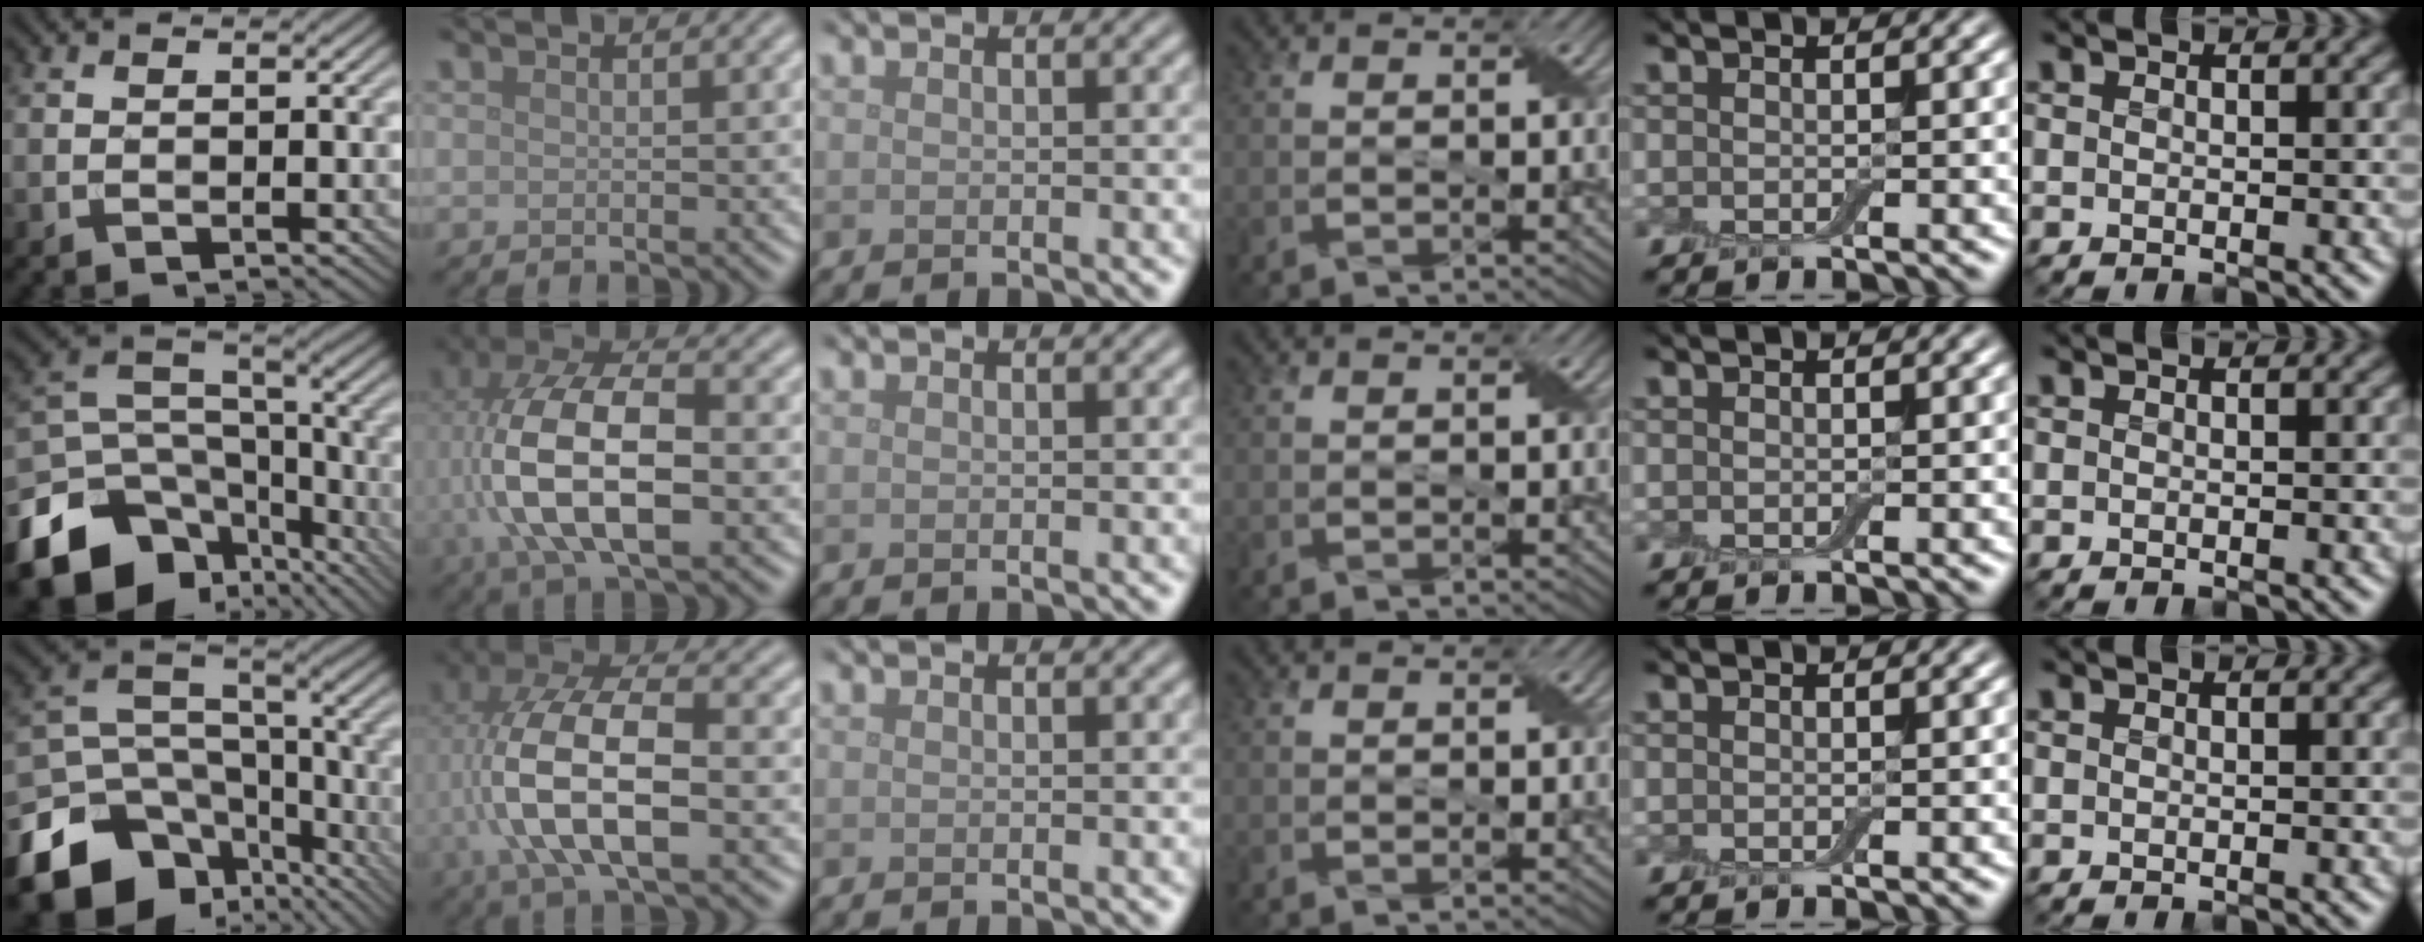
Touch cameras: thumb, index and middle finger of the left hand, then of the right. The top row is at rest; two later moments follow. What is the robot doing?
{"motion": "peel", "object": "small bumper sticker"}